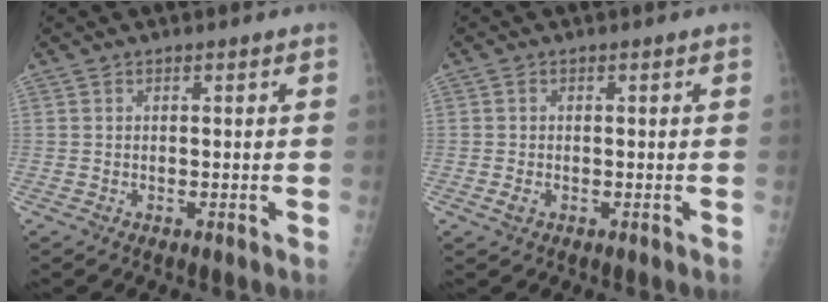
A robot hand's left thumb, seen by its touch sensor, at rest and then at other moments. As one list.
[{"total": 1.8, "force": [-0.7, 1.1, 1.2], "torque": [-0.026, 0.004, -0.015]}]